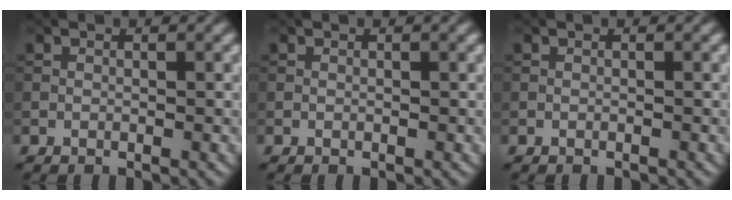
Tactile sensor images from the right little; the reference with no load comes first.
{"total": 0.0}
{"total": 0.0}